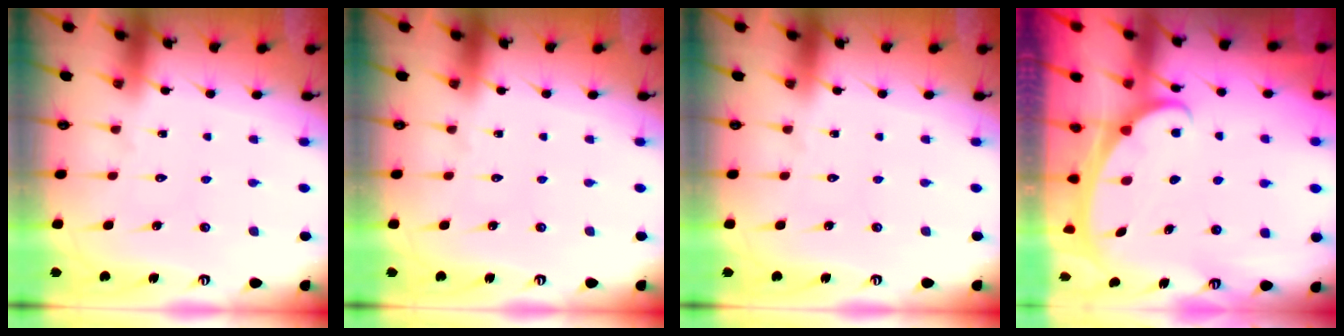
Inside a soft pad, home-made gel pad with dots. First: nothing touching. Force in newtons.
{"total": 0.0}
{"total": 0.0}
{"total": 2.4, "press": 2.3, "slide": 0.4}